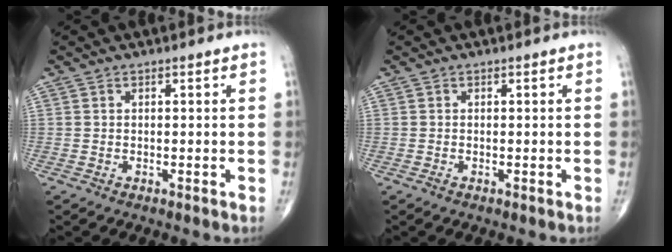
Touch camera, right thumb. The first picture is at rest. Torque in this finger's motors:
{"motor_torque": [1.31, 2.02, -0.04, -0.07, 0.04]}